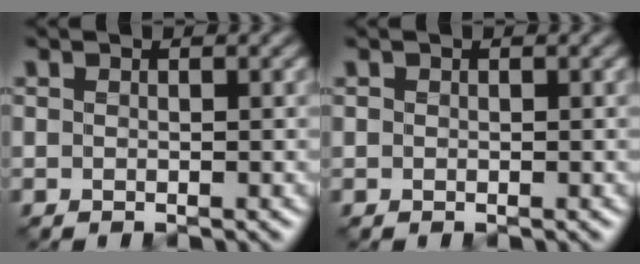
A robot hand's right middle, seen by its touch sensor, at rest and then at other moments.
{"total": 0.0}